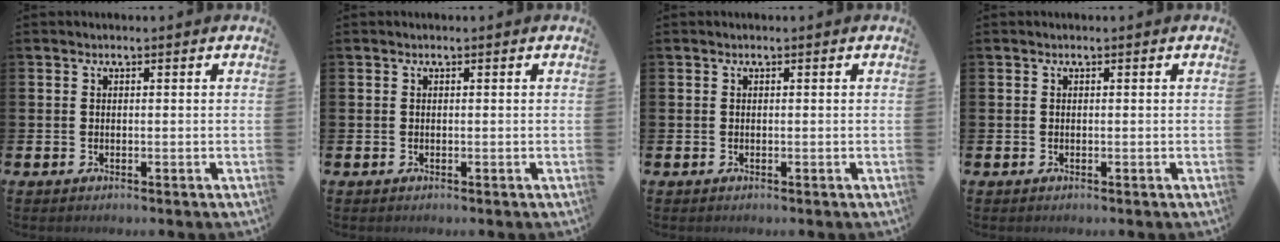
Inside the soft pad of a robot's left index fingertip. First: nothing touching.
{"total": 0.0}
{"total": 0.0}
{"total": 0.0}